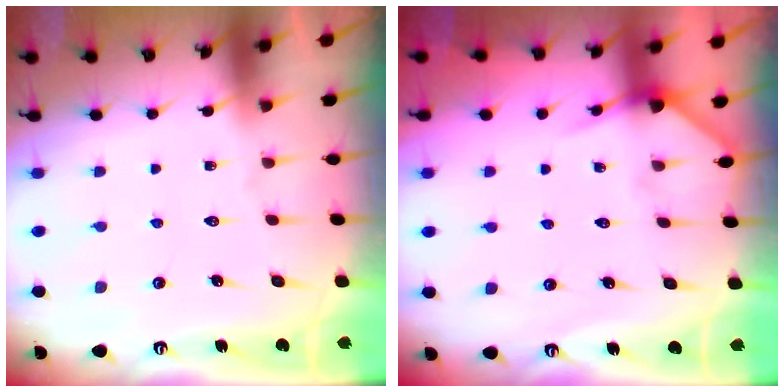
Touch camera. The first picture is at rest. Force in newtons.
{"total": 5.7, "press": 5.7, "slide": 0.5}